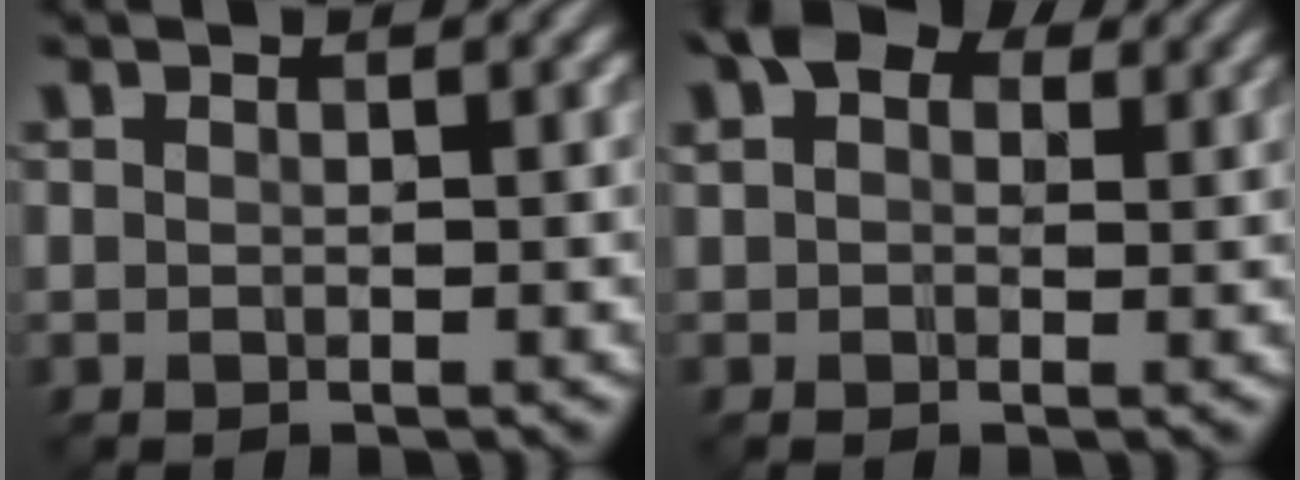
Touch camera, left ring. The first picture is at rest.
{"total": 4.8, "force": [2.7, 2.9, 2.6], "torque": [-0.043, 0.009, 0.033]}